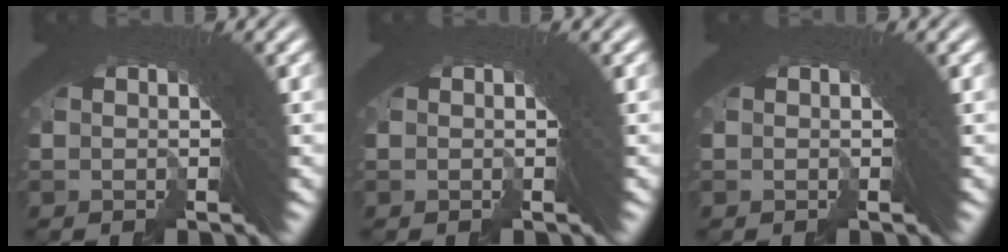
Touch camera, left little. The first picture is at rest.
{"total": 0.0}
{"total": 0.0}